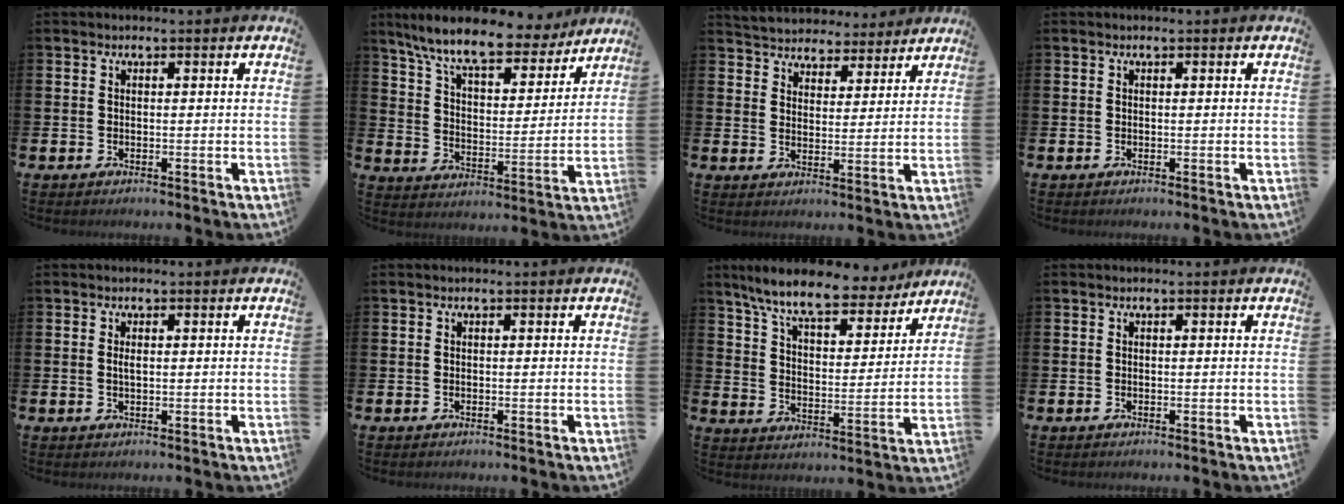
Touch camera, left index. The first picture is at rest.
{"total": 10.6, "force": [9.3, 2.2, 4.8], "torque": [-0.125, -0.051, 0.159]}
{"total": 4.8, "force": [4.6, 1.3, -0.5], "torque": [-0.018, -0.033, 0.082]}
{"total": 0.0}
{"total": 1.0, "force": [0.3, 0.4, 0.9], "torque": [-0.013, 0.000, 0.002]}
{"total": 0.0}
{"total": 10.0, "force": [8.8, 1.8, 4.3], "torque": [-0.114, -0.043, 0.152]}
{"total": 0.0}